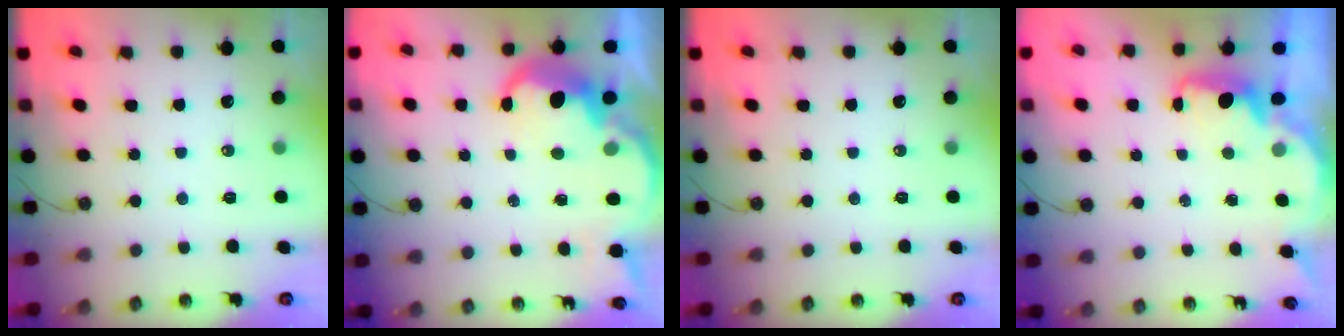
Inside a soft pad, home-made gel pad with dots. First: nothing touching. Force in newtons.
{"total": 9.2, "press": 9.2, "slide": 0.6}
{"total": 0.0}
{"total": 1.6, "press": 1.5, "slide": 0.6}